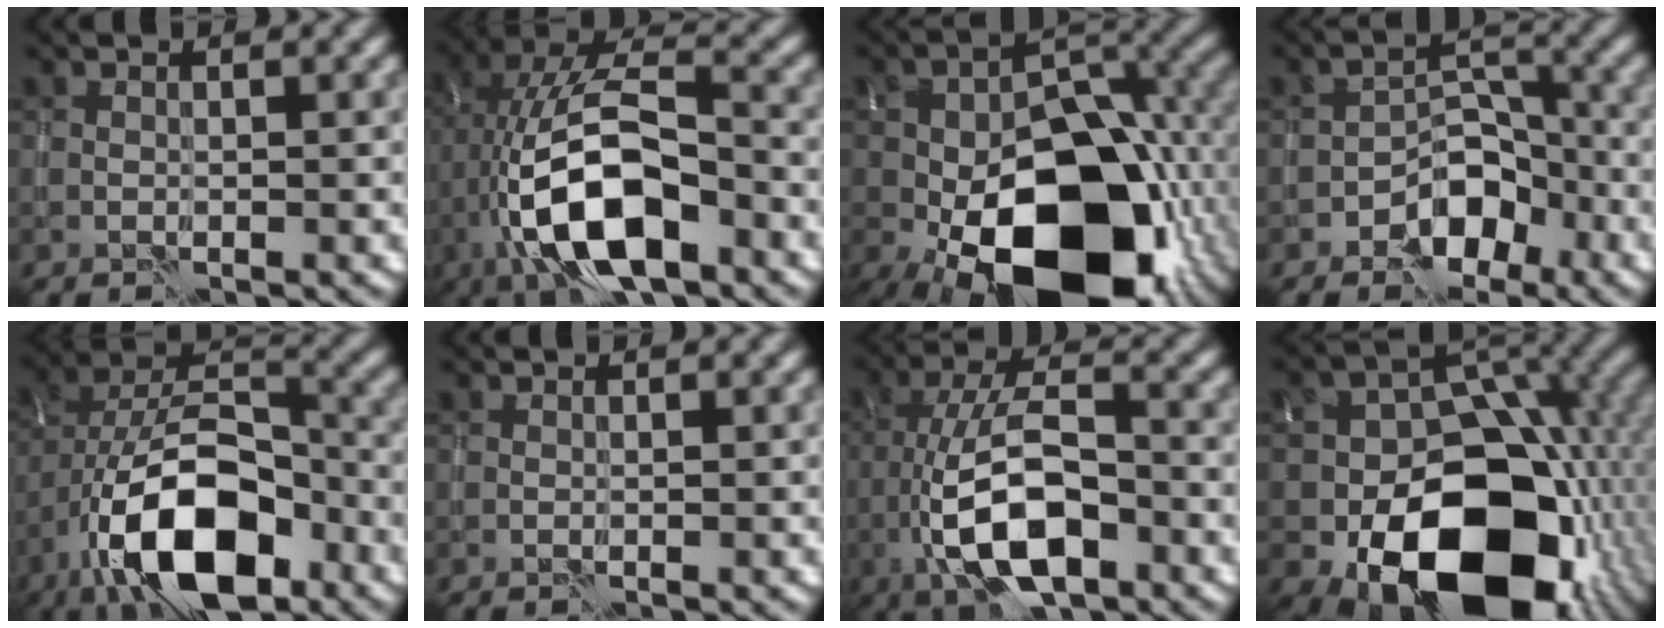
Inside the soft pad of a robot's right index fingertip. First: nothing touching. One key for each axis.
{"total": 12.4, "fx": -3.8, "fy": 5.2, "fz": 10.6, "tx": -0.194, "ty": 0.015, "tz": -0.073}
{"total": 20.1, "fx": -7.7, "fy": 12.3, "fz": 14.0, "tx": -0.251, "ty": -0.035, "tz": -0.102}
{"total": 5.0, "fx": -3.0, "fy": 3.0, "fz": 2.7, "tx": -0.022, "ty": 0.007, "tz": -0.053}
{"total": 13.1, "fx": -6.5, "fy": 6.0, "fz": 9.6, "tx": -0.170, "ty": 0.004, "tz": -0.117}
{"total": 0.0}
{"total": 9.5, "fx": -3.7, "fy": 3.8, "fz": 7.9, "tx": -0.154, "ty": 0.005, "tz": -0.069}
{"total": 19.0, "fx": -6.4, "fy": 13.1, "fz": 12.2, "tx": -0.164, "ty": -0.035, "tz": -0.085}